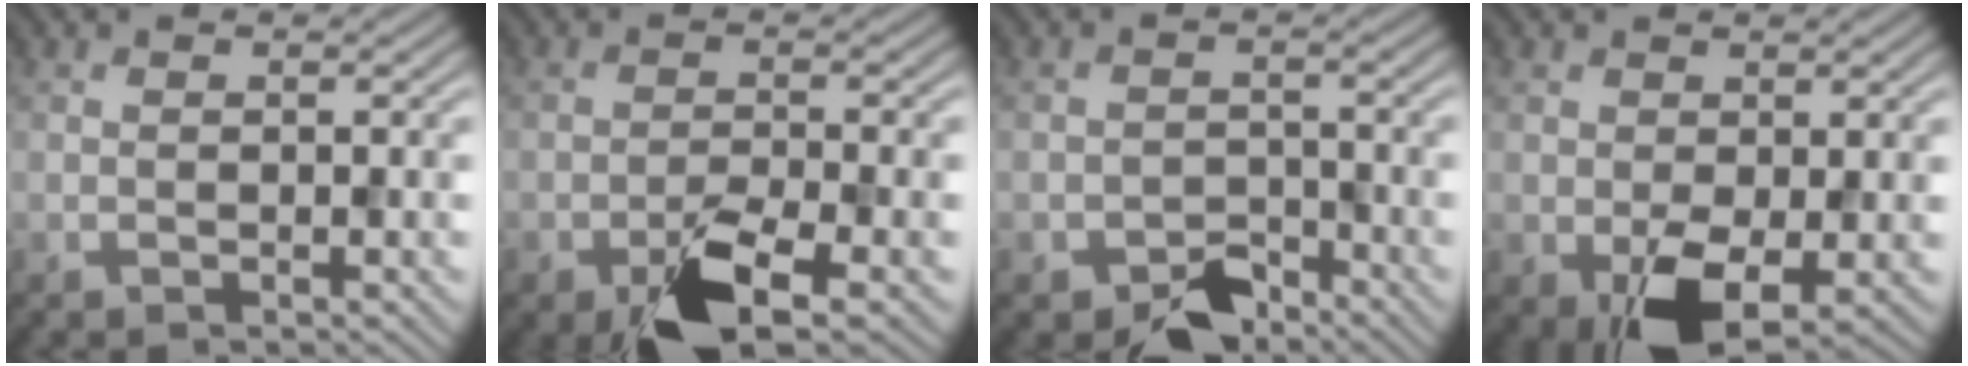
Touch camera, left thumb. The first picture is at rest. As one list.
[{"total": 6.3, "force": [-3.7, 2.1, 4.7], "torque": [-0.086, -0.002, -0.067]}, {"total": 4.2, "force": [-3.2, 2.2, 1.6], "torque": [-0.024, -0.005, -0.060]}, {"total": 5.4, "force": [-1.3, 3.2, 4.2], "torque": [-0.092, -0.020, -0.021]}]